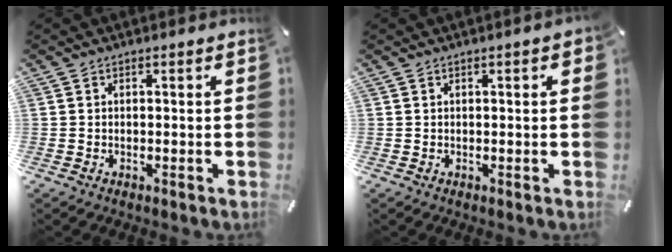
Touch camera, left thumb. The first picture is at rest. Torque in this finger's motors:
{"motor_torque": [0.12, 0.01, 0.09, -0.06, 0.02]}